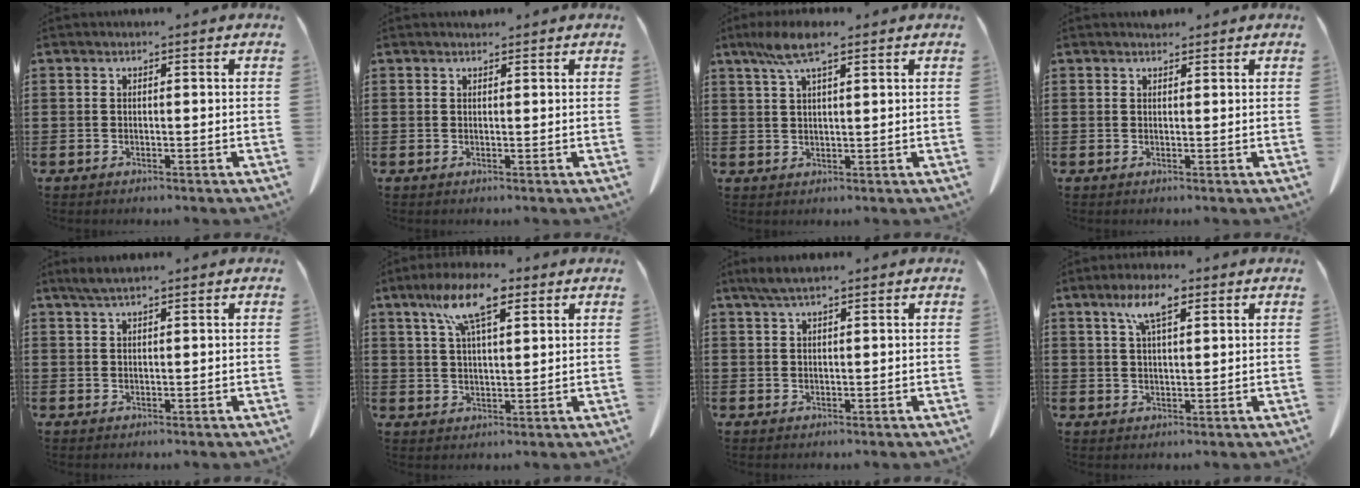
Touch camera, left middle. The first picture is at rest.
{"total": 0.8, "force": [0.8, 0.2, 0.2], "torque": [-0.006, -0.002, 0.017]}
{"total": 6.2, "force": [3.7, 1.2, 4.8], "torque": [-0.102, 0.002, 0.067]}
{"total": 1.2, "force": [1.2, 0.3, 0.2], "torque": [-0.008, -0.001, 0.023]}
{"total": 2.2, "force": [1.6, 0.2, 1.5], "torque": [-0.031, -0.001, 0.030]}
{"total": 10.3, "force": [6.2, 3.0, 7.6], "torque": [-0.153, -0.004, 0.109]}
{"total": 2.6, "force": [1.7, 0.4, 1.9], "torque": [-0.041, -0.001, 0.032]}
{"total": 6.4, "force": [3.4, 2.0, 5.0], "torque": [-0.108, 0.008, 0.060]}